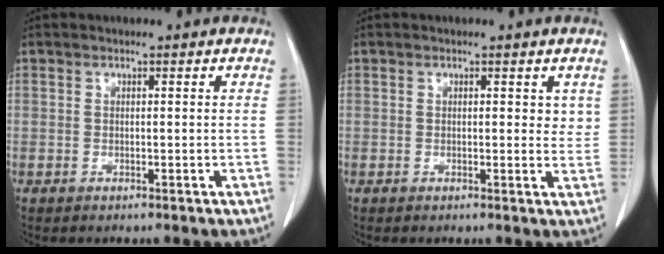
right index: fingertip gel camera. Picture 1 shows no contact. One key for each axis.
{"total": 2.1, "fx": 0.9, "fy": 1.2, "fz": 1.5, "tx": -0.007, "ty": -0.005, "tz": 0.008}